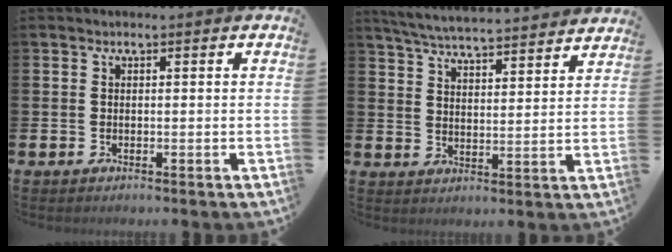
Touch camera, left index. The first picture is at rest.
{"total": 5.8, "force": [5.7, 0.1, 0.9], "torque": [-0.043, -0.040, 0.100]}